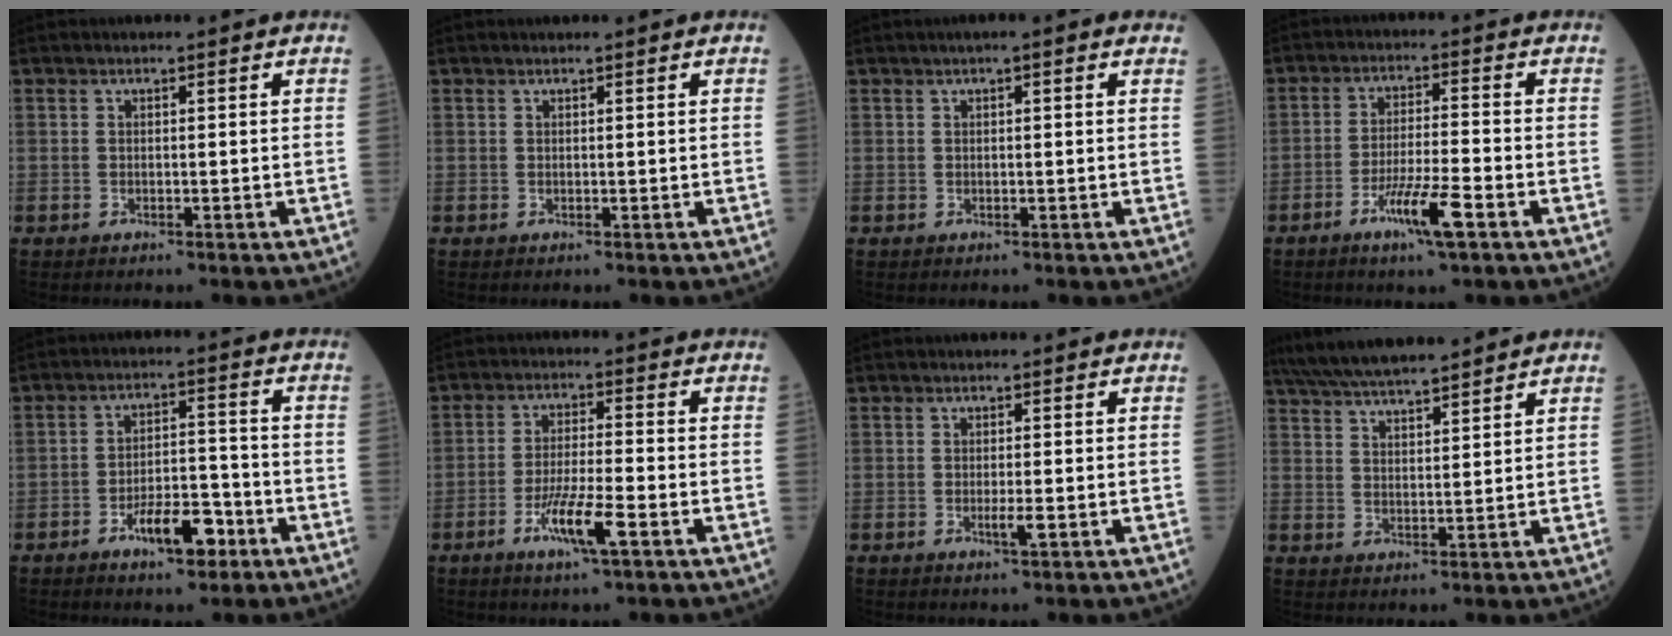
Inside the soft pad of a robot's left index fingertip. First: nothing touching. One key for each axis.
{"total": 0.0}
{"total": 2.2, "fx": 1.2, "fy": 0.3, "fz": 1.8, "tx": -0.029, "ty": 0.017, "tz": 0.011}
{"total": 7.1, "fx": -3.9, "fy": 0.2, "fz": 6.0, "tx": -0.116, "ty": -0.010, "tz": -0.071}
{"total": 7.4, "fx": -4.3, "fy": 2.6, "fz": 5.4, "tx": -0.093, "ty": 0.009, "tz": -0.068}
{"total": 7.1, "fx": -3.5, "fy": 0.3, "fz": 6.2, "tx": -0.123, "ty": -0.011, "tz": -0.064}
{"total": 1.6, "fx": -0.5, "fy": 0.0, "fz": 1.5, "tx": -0.030, "ty": -0.006, "tz": -0.008}
{"total": 11.6, "fx": 10.3, "fy": 1.1, "fz": 5.3, "tx": -0.094, "ty": 0.025, "tz": 0.171}